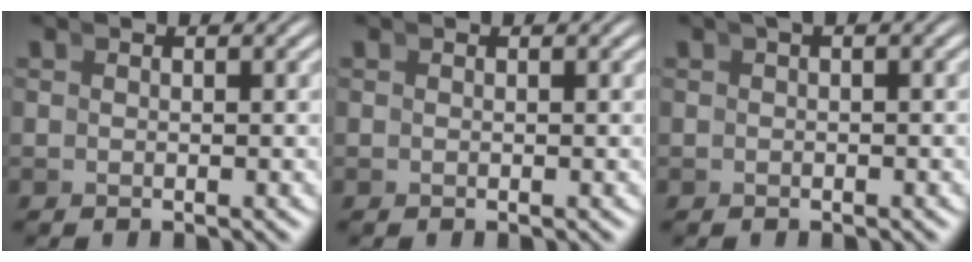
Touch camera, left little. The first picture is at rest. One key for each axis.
{"total": 0.0}
{"total": 1.2, "fx": 0.7, "fy": 0.2, "fz": 1.0, "tx": -0.013, "ty": 0.014, "tz": 0.006}